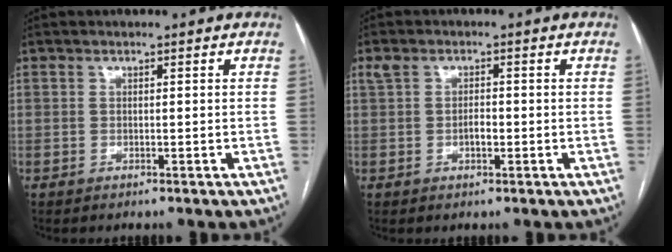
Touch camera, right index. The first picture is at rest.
{"total": 2.9, "force": [0.0, 1.6, 2.5], "torque": [-0.053, 0.012, 0.003]}